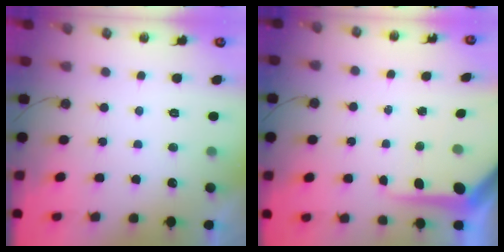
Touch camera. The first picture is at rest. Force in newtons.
{"total": 8.1, "press": 8.1, "slide": 0.7}